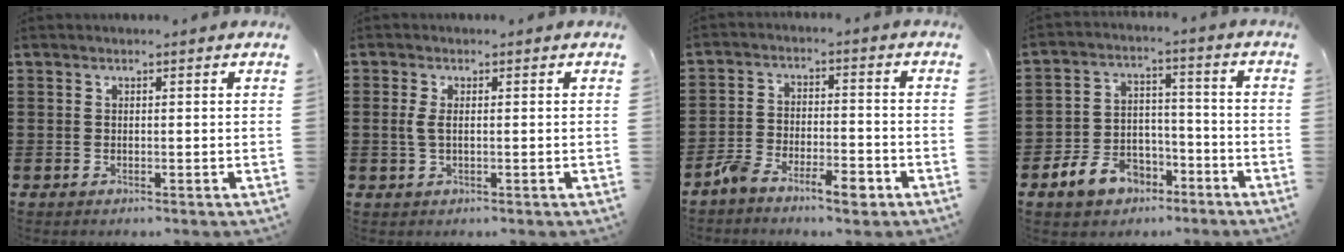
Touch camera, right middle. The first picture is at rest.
{"total": 2.4, "force": [0.2, 1.1, 2.1], "torque": [-0.059, -0.002, -0.002]}
{"total": 5.9, "force": [-4.8, 2.0, 2.8], "torque": [-0.056, 0.017, -0.092]}
{"total": 7.5, "force": [-5.5, 4.5, 2.4], "torque": [-0.058, 0.030, -0.108]}